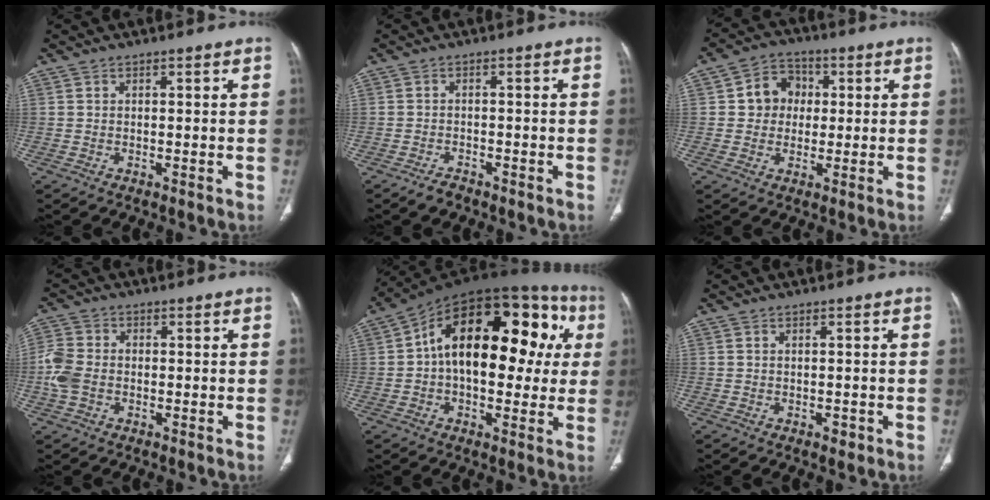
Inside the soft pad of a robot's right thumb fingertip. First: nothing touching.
{"total": 2.3, "force": [-1.8, 1.1, 0.9], "torque": [-0.022, 0.008, -0.027]}
{"total": 7.8, "force": [1.0, 7.0, 3.4], "torque": [-0.020, 0.011, 0.007]}
{"total": 6.2, "force": [-1.2, 4.5, 4.1], "torque": [-0.106, 0.012, -0.028]}
{"total": 24.9, "force": [3.5, 13.6, 20.6], "torque": [-0.275, 0.049, 0.041]}
{"total": 1.2, "force": [-0.5, 0.8, 0.8], "torque": [-0.008, -0.001, -0.004]}